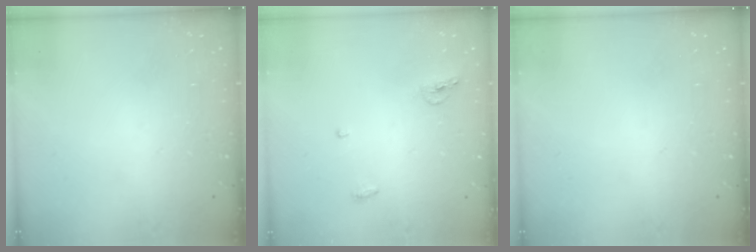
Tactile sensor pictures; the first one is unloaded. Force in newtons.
{"total": 4.8, "press": 4.7, "slide": 0.8}
{"total": 0.0}